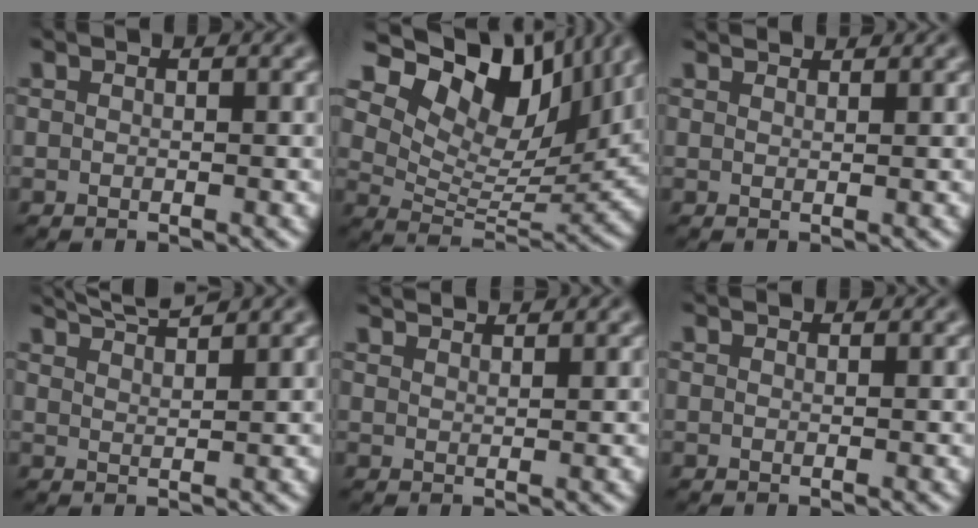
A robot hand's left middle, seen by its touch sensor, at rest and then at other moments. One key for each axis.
{"total": 12.9, "fx": 7.4, "fy": 6.8, "fz": 8.2, "tx": -0.147, "ty": 0.014, "tz": 0.127}
{"total": 1.7, "fx": 1.7, "fy": 0.1, "fz": 0.4, "tx": -0.007, "ty": -0.002, "tz": 0.019}
{"total": 4.5, "fx": 3.8, "fy": 0.8, "fz": 2.2, "tx": -0.016, "ty": 0.014, "tz": 0.043}
{"total": 2.3, "fx": 2.2, "fy": 0.4, "fz": 0.8, "tx": -0.001, "ty": 0.005, "tz": 0.027}
{"total": 0.5, "fx": 0.5, "fy": 0.1, "fz": 0.1, "tx": -0.003, "ty": -0.001, "tz": 0.006}